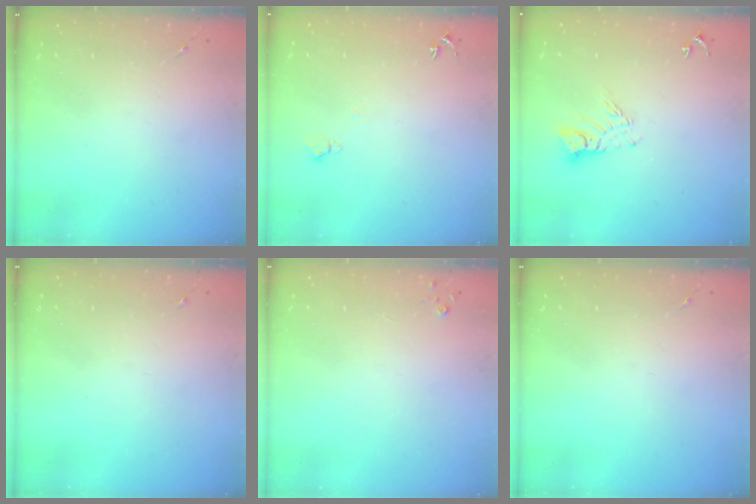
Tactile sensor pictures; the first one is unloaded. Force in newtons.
{"total": 4.8, "press": 4.8, "slide": 0.6}
{"total": 7.7, "press": 7.7, "slide": 0.7}
{"total": 0.0}
{"total": 2.7, "press": 2.7, "slide": 0.3}
{"total": 0.0}